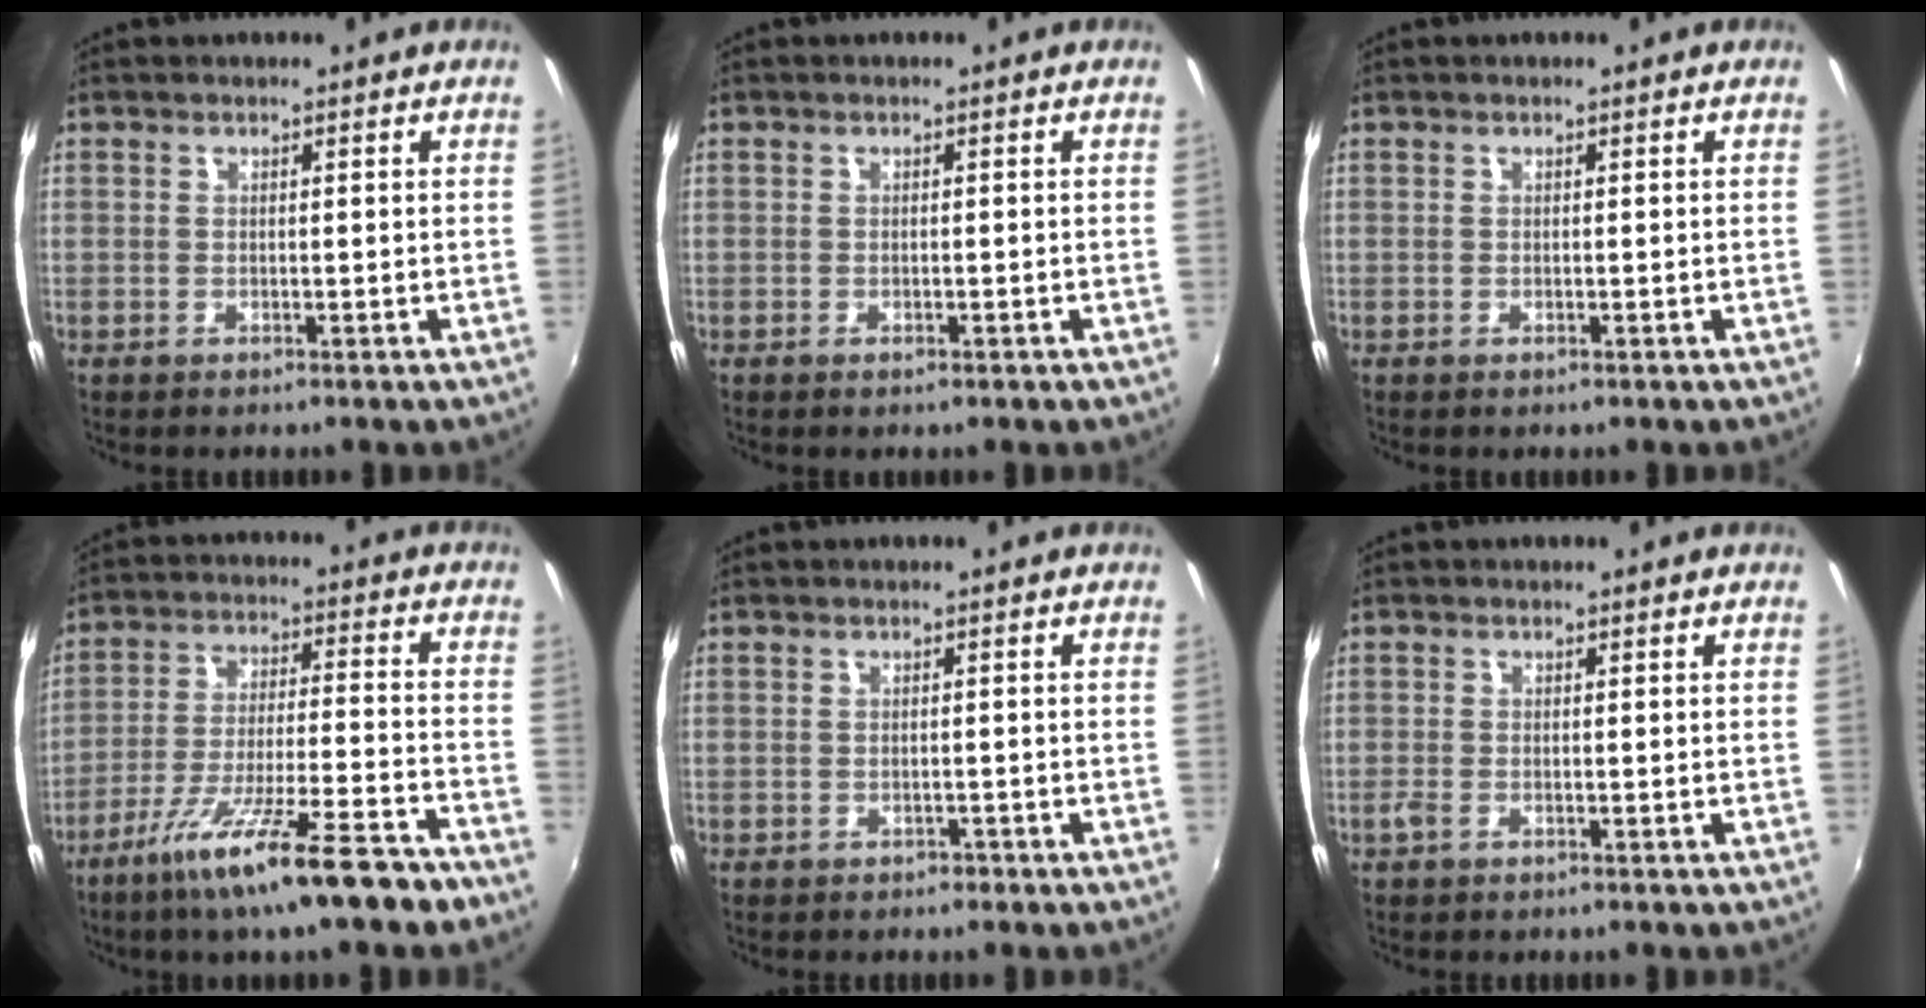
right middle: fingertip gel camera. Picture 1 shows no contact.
{"total": 0.9, "force": [-0.5, 0.5, 0.5], "torque": [-0.007, -0.003, -0.010]}
{"total": 0.0}
{"total": 16.6, "force": [-12.0, 0.9, 11.4], "torque": [-0.210, -0.044, -0.190]}
{"total": 1.3, "force": [-0.9, 0.8, 0.3], "torque": [-0.007, -0.001, -0.010]}
{"total": 1.3, "force": [-0.8, 0.6, 0.8], "torque": [-0.018, -0.004, -0.017]}